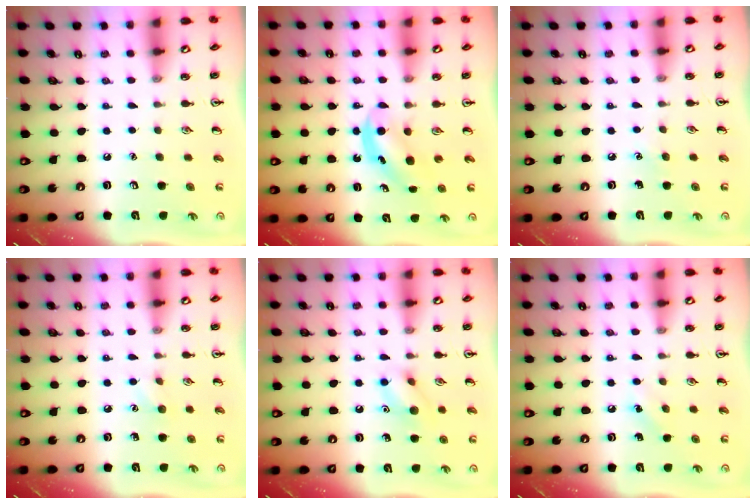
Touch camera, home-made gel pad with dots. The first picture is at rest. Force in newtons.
{"total": 4.8, "press": 4.7, "slide": 0.6}
{"total": 3.0, "press": 2.8, "slide": 1.1}
{"total": 5.2, "press": 4.9, "slide": 1.6}
{"total": 8.8, "press": 8.8, "slide": 0.4}
{"total": 5.6, "press": 5.3, "slide": 1.9}